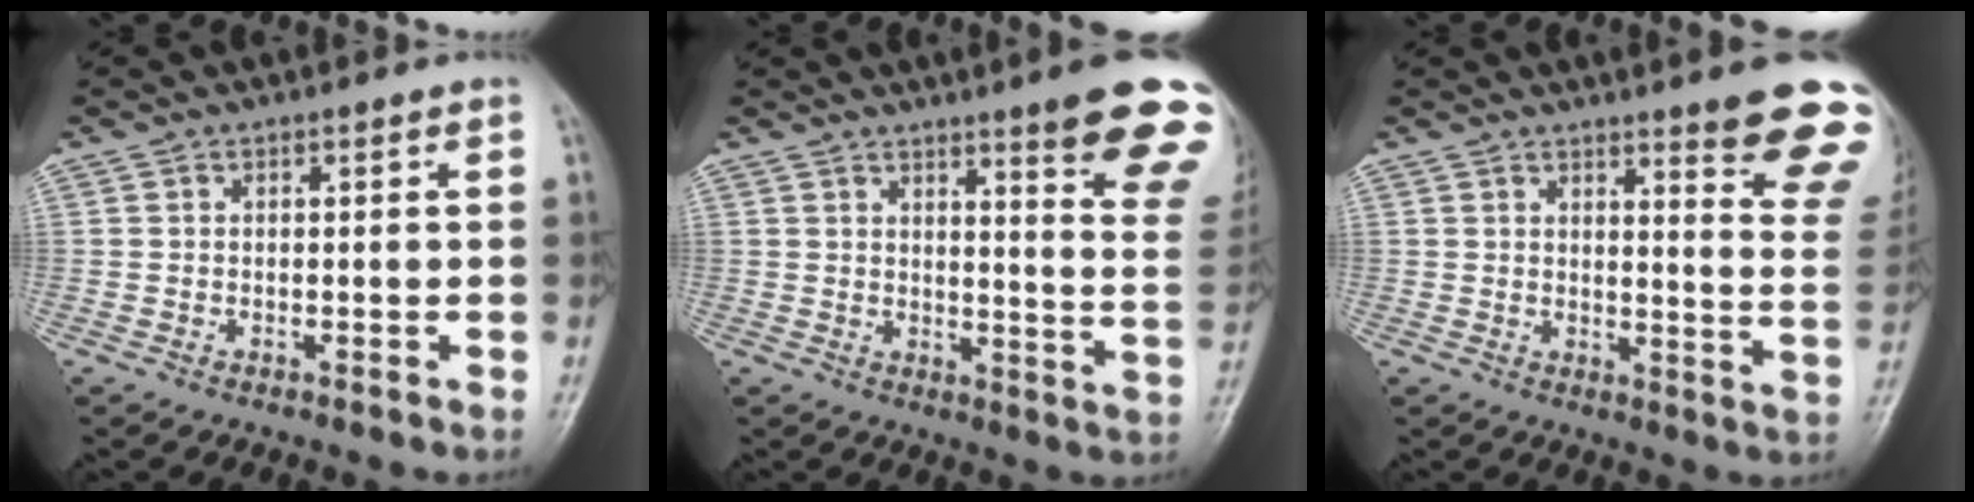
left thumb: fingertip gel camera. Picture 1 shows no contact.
{"total": 16.3, "force": [10.8, 1.5, 12.1], "torque": [-0.122, -0.067, 0.125]}
{"total": 14.4, "force": [10.2, 1.6, 9.9], "torque": [-0.091, -0.071, 0.116]}